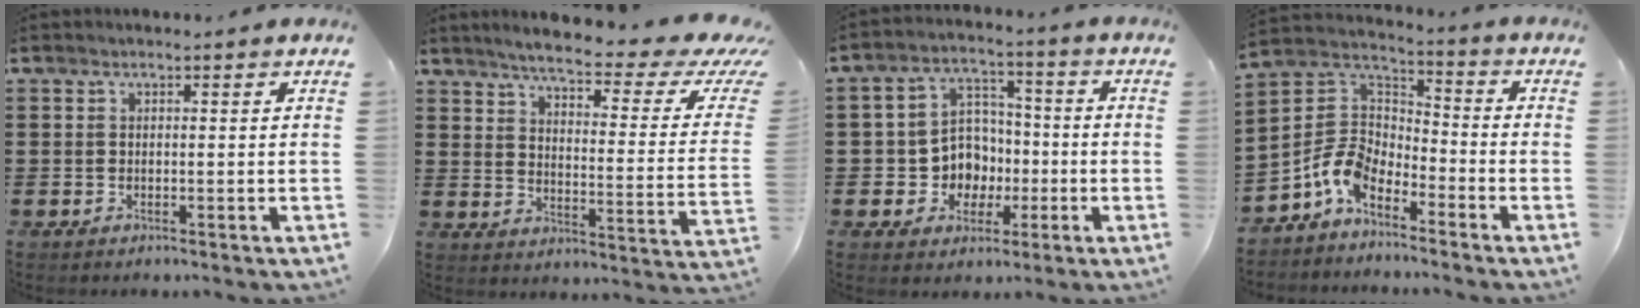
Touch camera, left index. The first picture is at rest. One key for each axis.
{"total": 5.7, "fx": 4.3, "fy": 0.3, "fz": 3.7, "tx": -0.083, "ty": -0.033, "tz": 0.065}
{"total": 7.6, "fx": -1.0, "fy": 7.1, "fz": 2.7, "tx": -0.064, "ty": 0.015, "tz": -0.011}
{"total": 8.3, "fx": -5.5, "fy": 4.7, "fz": 4.1, "tx": -0.116, "ty": 0.007, "tz": -0.114}